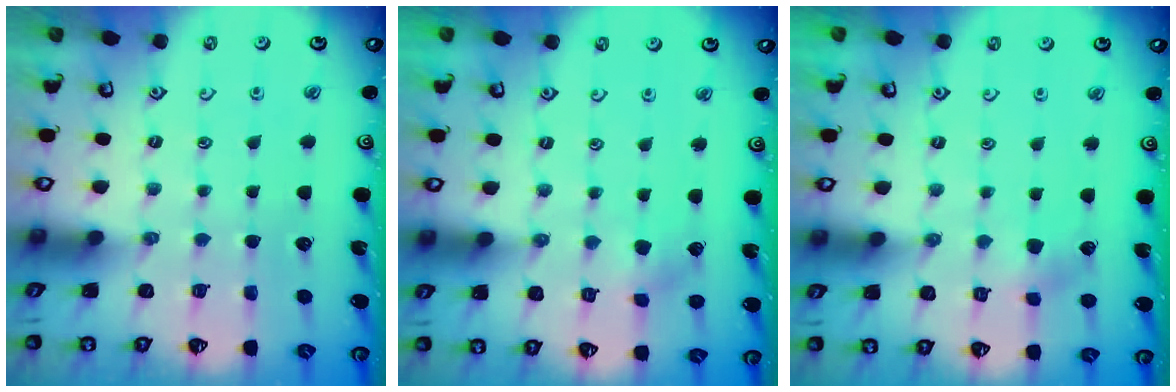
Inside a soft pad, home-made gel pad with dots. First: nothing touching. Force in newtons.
{"total": 2.9, "press": 2.8, "slide": 0.3}
{"total": 4.0, "press": 4.0, "slide": 0.4}